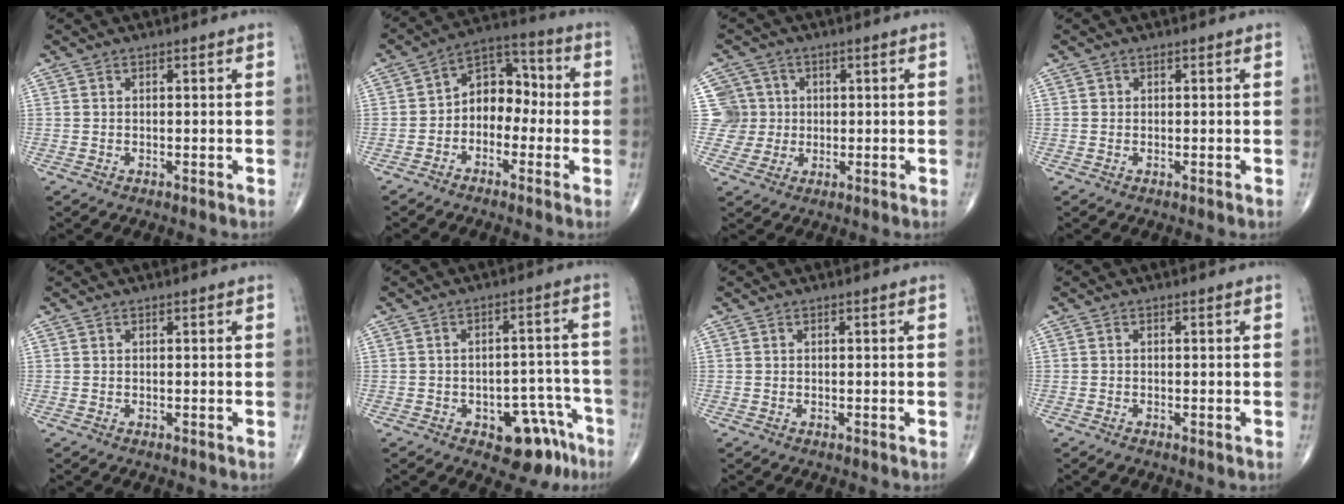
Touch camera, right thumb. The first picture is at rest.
{"total": 9.2, "force": [-1.6, 6.8, 6.0], "torque": [-0.058, 0.047, -0.046]}
{"total": 6.3, "force": [0.9, 6.2, -0.2], "torque": [0.044, 0.009, 0.013]}
{"total": 0.5, "force": [0.0, 0.5, 0.1], "torque": [0.002, 0.002, 0.000]}
{"total": 0.0}
{"total": 10.3, "force": [-5.8, 5.5, 6.5], "torque": [-0.047, 0.049, -0.069]}
{"total": 0.0}
{"total": 1.0, "force": [-0.6, 0.6, 0.7], "torque": [-0.012, 0.000, -0.010]}